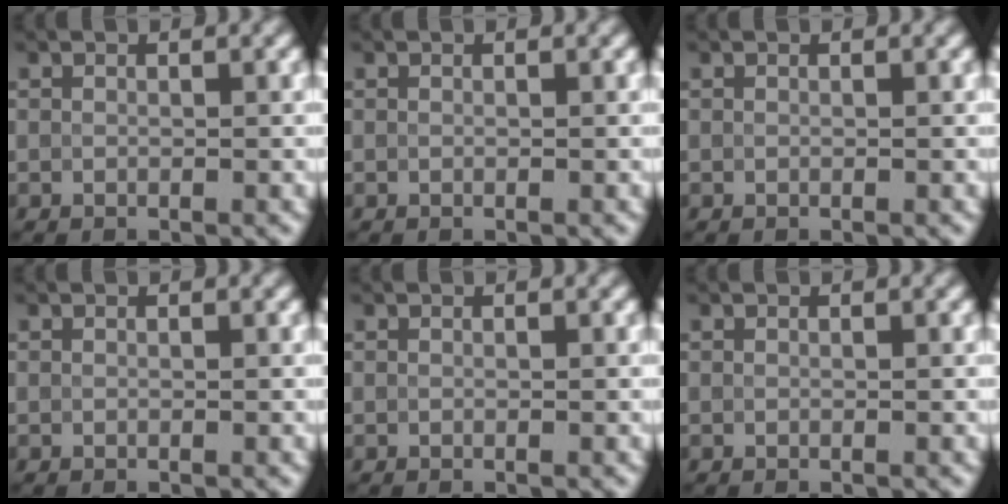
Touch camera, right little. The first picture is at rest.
{"total": 0.0}
{"total": 0.0}
{"total": 0.0}
{"total": 0.0}
{"total": 0.0}